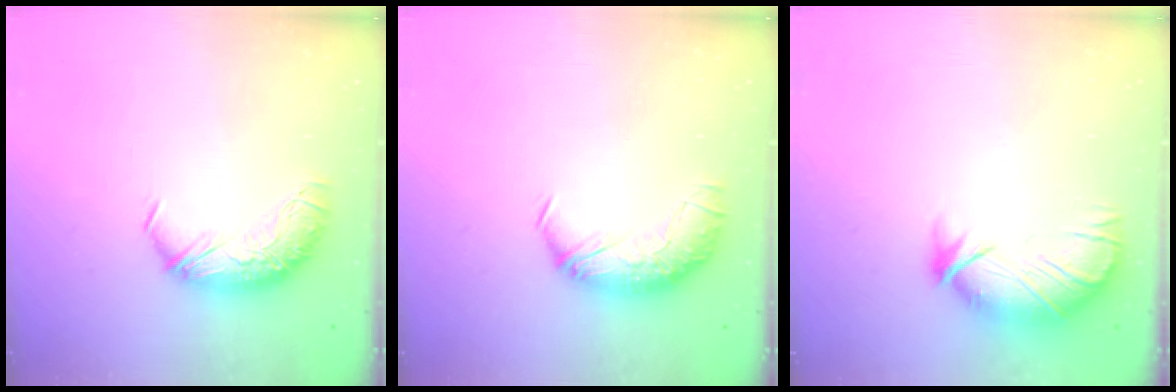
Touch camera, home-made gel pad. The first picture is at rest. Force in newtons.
{"total": 1.7, "press": 0.6, "slide": 1.6}
{"total": 3.9, "press": 3.3, "slide": 1.9}